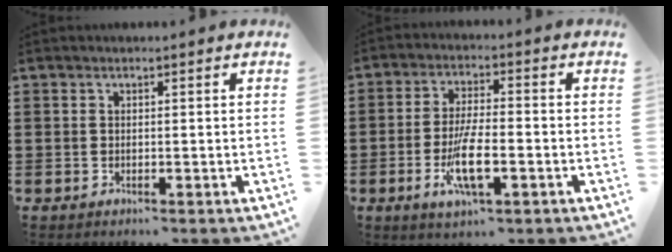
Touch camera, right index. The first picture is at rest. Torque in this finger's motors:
{"motor_torque": [2.14, 0.00, 0.29, 0.21]}